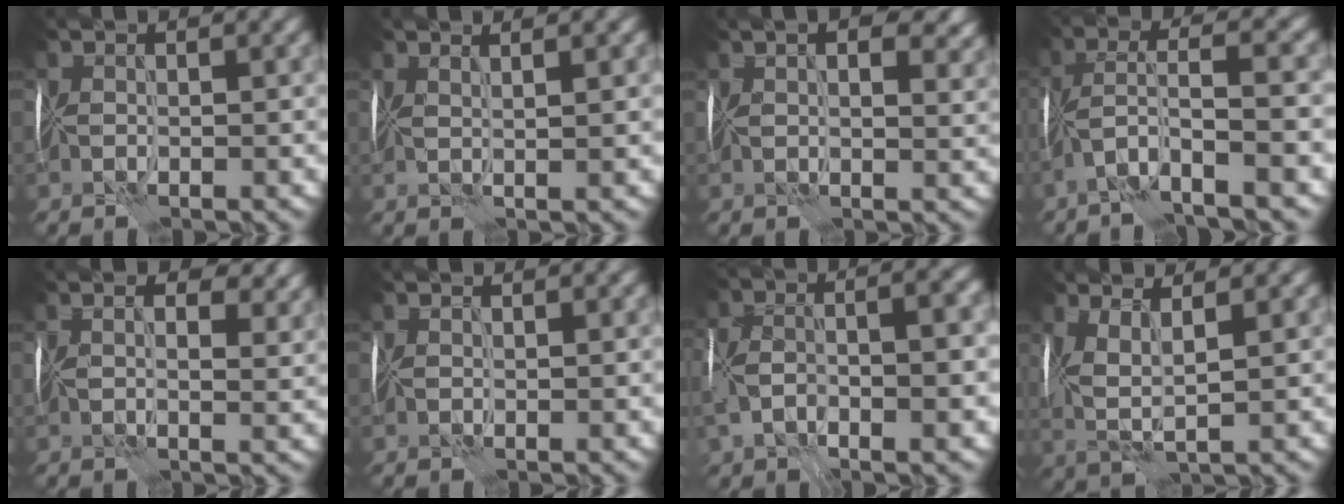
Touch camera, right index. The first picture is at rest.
{"total": 2.4, "force": [1.5, 0.6, 1.8], "torque": [-0.021, 0.009, 0.009]}
{"total": 8.1, "force": [3.6, 4.3, 5.8], "torque": [-0.042, 0.026, 0.033]}
{"total": 5.6, "force": [-2.5, 1.1, 4.9], "torque": [-0.097, 0.015, -0.056]}
{"total": 5.7, "force": [2.7, 2.9, 4.2], "torque": [-0.048, 0.017, 0.028]}
{"total": 0.7, "force": [0.7, 0.3, -0.2], "torque": [0.008, 0.004, 0.008]}
{"total": 8.4, "force": [-1.6, 4.1, 7.1], "torque": [-0.142, 0.005, -0.033]}
{"total": 3.8, "force": [1.3, 1.5, 3.2], "torque": [-0.084, 0.002, 0.023]}